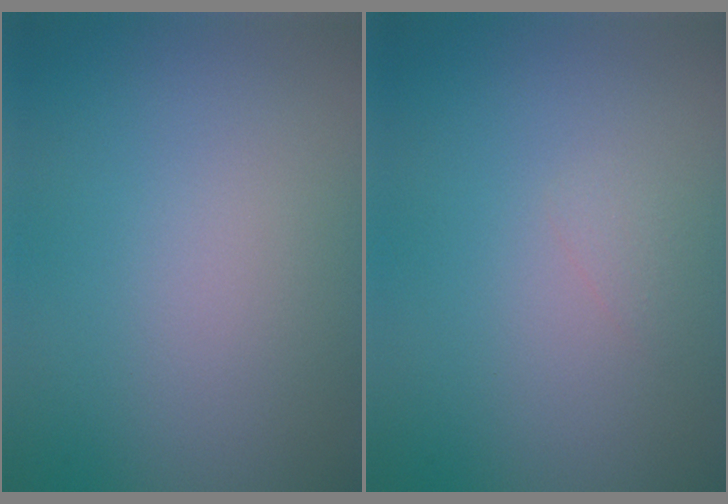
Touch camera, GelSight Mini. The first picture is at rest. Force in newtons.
{"total": 0.6, "press": 0.6, "slide": 0.0}